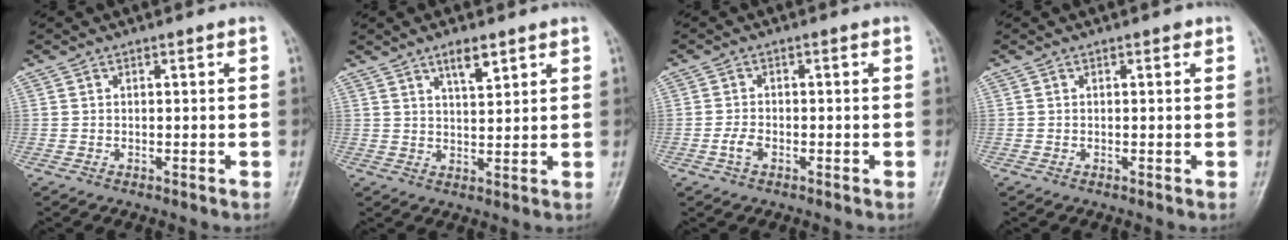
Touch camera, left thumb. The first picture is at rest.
{"total": 3.9, "force": [2.5, 1.1, 2.7], "torque": [-0.041, -0.012, 0.042]}
{"total": 2.4, "force": [-1.2, 1.3, 1.6], "torque": [-0.037, 0.008, -0.026]}
{"total": 0.6, "force": [0.3, 0.4, 0.3], "torque": [0.000, 0.001, -0.001]}